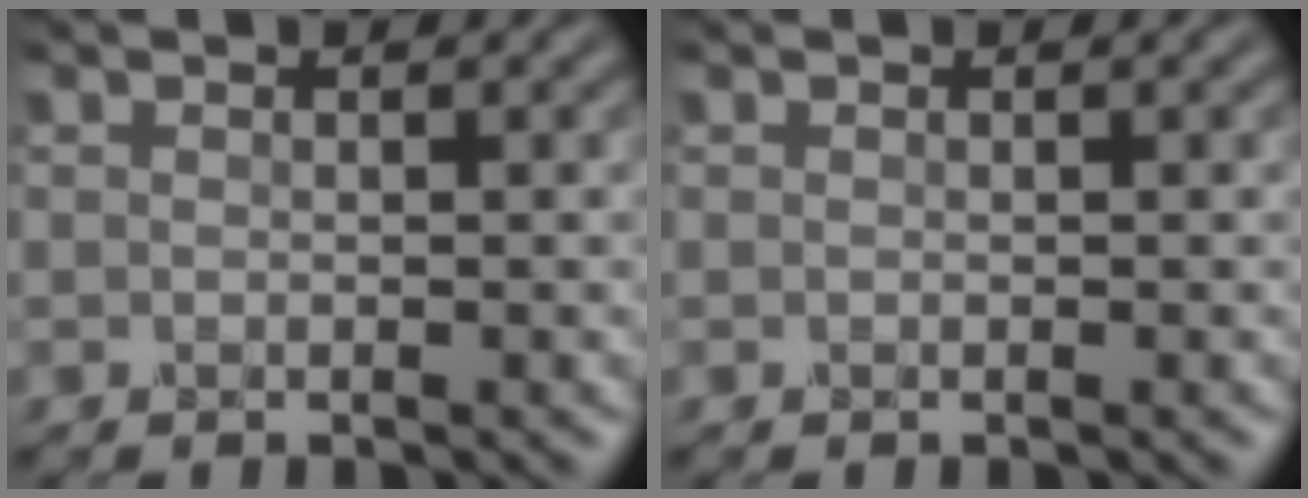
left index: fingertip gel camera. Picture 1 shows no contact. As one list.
[{"total": 0.0}]